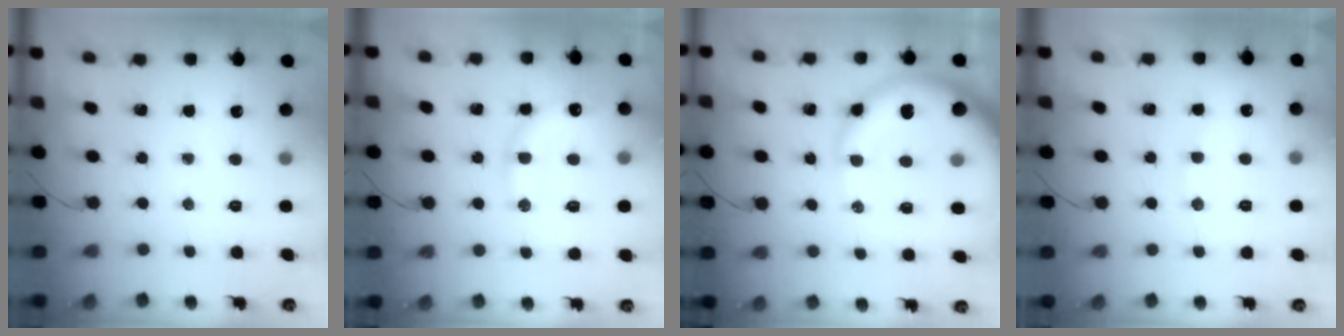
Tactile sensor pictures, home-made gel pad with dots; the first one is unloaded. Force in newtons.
{"total": 14.4, "press": 14.3, "slide": 1.9}
{"total": 14.5, "press": 13.9, "slide": 3.9}
{"total": 8.0, "press": 7.9, "slide": 0.9}